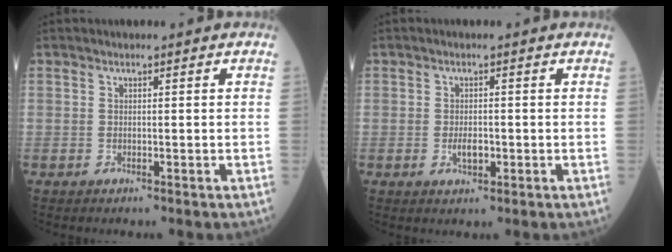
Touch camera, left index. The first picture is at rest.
{"total": 2.1, "force": [-0.6, 1.0, 1.8], "torque": [-0.035, -0.001, -0.006]}